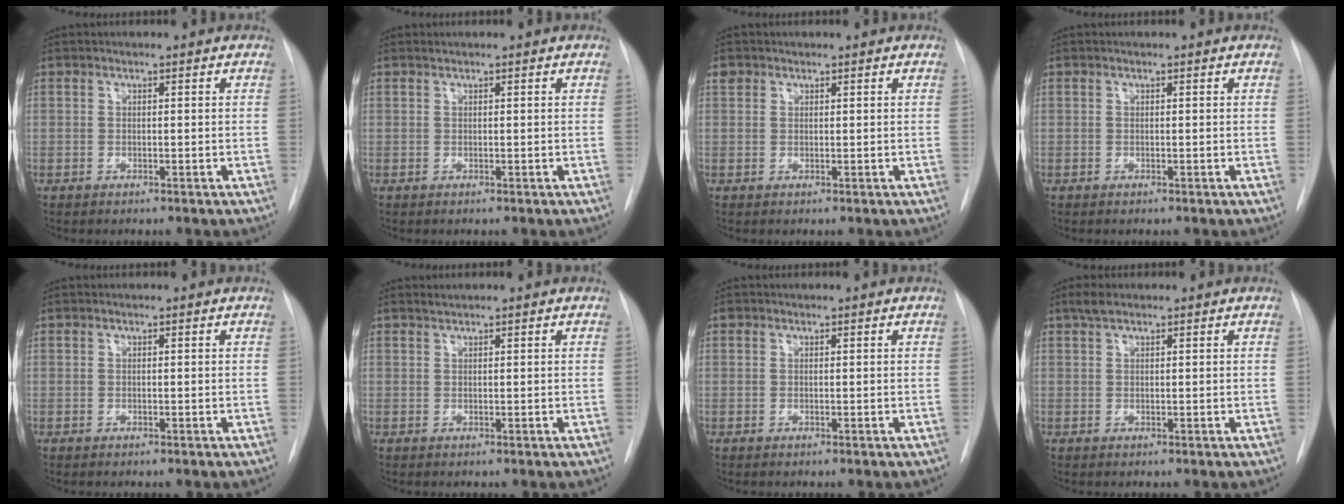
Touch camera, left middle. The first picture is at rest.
{"total": 0.0}
{"total": 1.3, "force": [0.8, 1.0, 0.2], "torque": [0.003, 0.009, 0.011]}
{"total": 0.0}
{"total": 0.0}
{"total": 0.7, "force": [0.7, 0.0, 0.1], "torque": [-0.004, 0.003, 0.014]}
{"total": 0.0}
{"total": 1.9, "force": [1.4, 0.7, 1.1], "torque": [-0.022, 0.012, 0.027]}